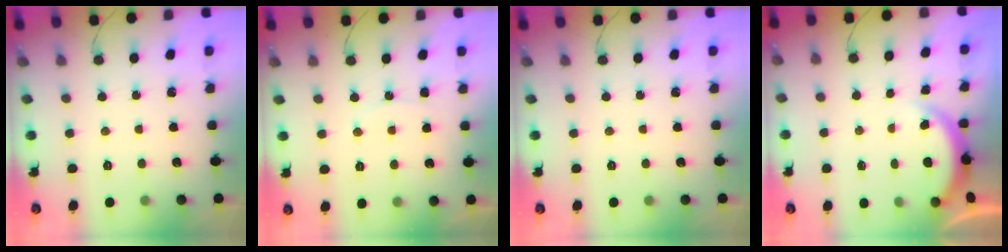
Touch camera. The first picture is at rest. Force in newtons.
{"total": 5.7, "press": 5.7, "slide": 0.4}
{"total": 0.0}
{"total": 3.1, "press": 3.1, "slide": 0.3}